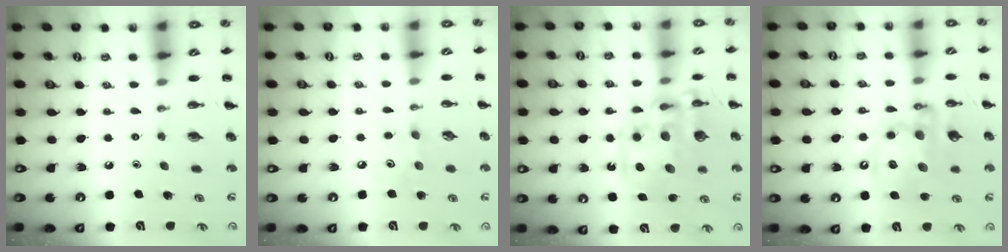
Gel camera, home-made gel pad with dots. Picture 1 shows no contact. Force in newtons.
{"total": 4.1, "press": 4.0, "slide": 0.9}
{"total": 15.7, "press": 15.4, "slide": 3.3}
{"total": 15.7, "press": 15.3, "slide": 3.4}